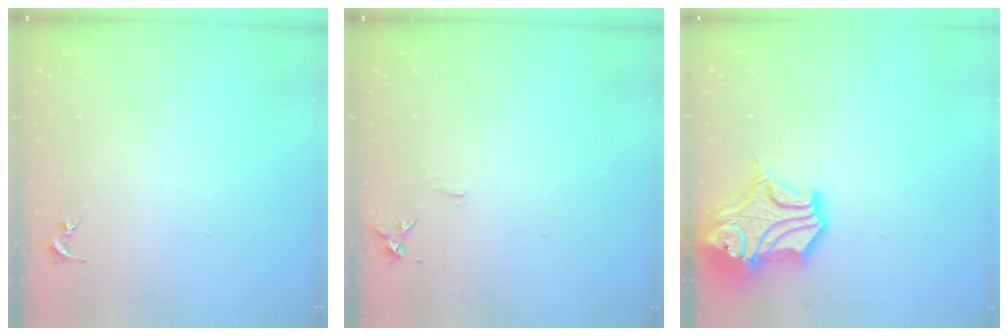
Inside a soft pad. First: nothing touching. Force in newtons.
{"total": 5.5, "press": 5.4, "slide": 0.6}
{"total": 16.9, "press": 16.7, "slide": 2.3}